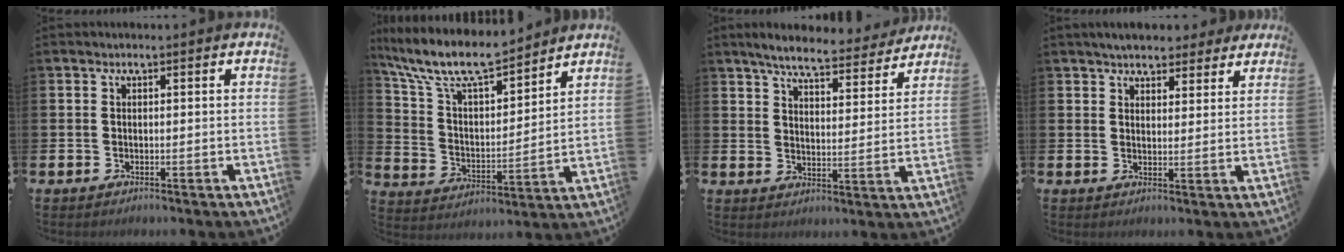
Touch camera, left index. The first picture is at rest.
{"total": 10.6, "force": [9.4, 2.5, 4.3], "torque": [-0.128, -0.054, 0.167]}
{"total": 6.5, "force": [6.0, 1.0, 2.2], "torque": [-0.057, -0.035, 0.102]}
{"total": 5.2, "force": [4.9, 1.6, 0.7], "torque": [-0.023, -0.021, 0.087]}